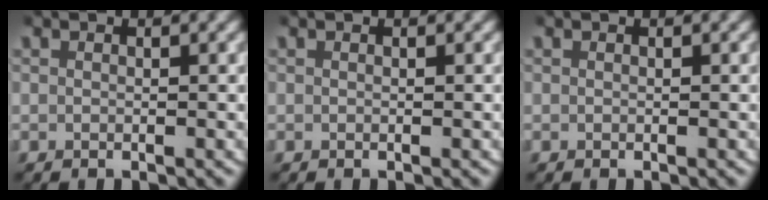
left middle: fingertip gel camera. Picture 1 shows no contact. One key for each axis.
{"total": 0.0}
{"total": 0.0}